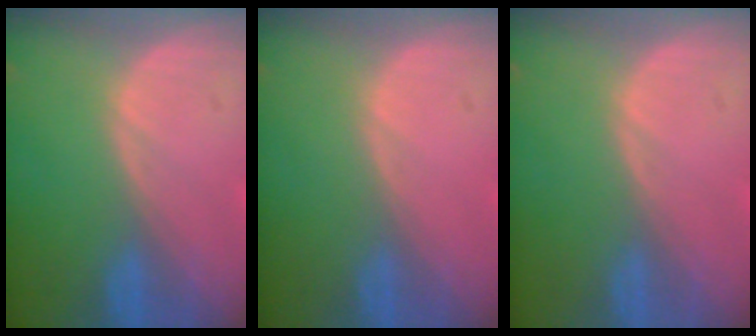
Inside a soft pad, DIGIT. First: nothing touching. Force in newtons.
{"total": 0.0}
{"total": 0.0}